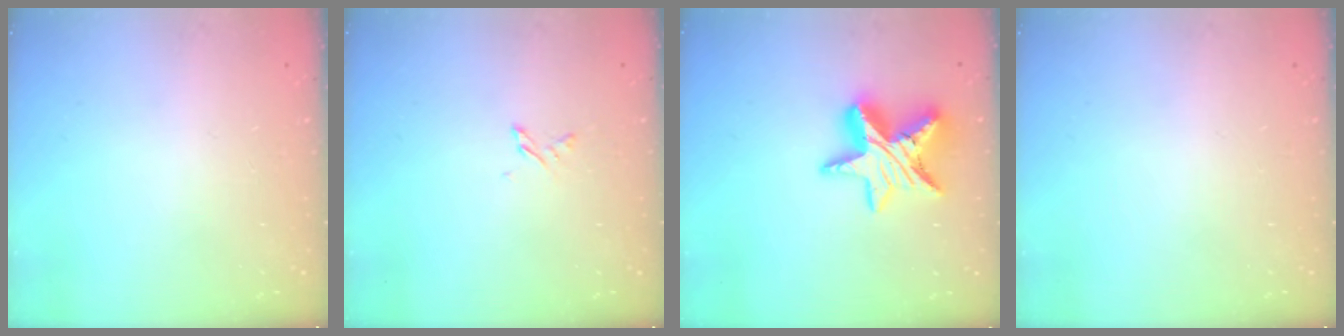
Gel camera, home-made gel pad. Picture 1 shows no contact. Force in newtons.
{"total": 1.7, "press": 1.7, "slide": 0.3}
{"total": 14.4, "press": 14.3, "slide": 1.1}
{"total": 0.0}